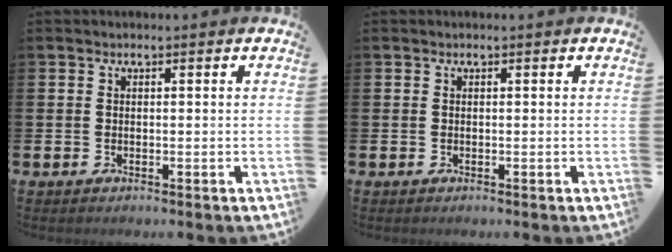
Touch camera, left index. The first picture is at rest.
{"total": 0.0}